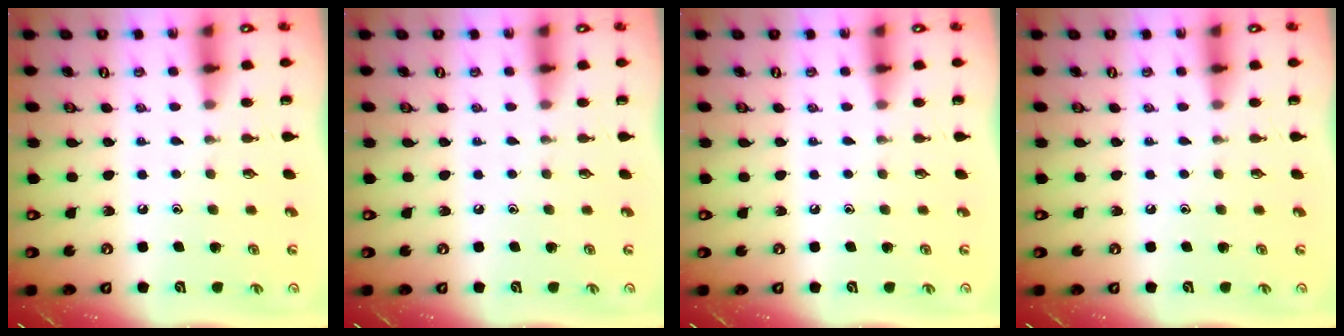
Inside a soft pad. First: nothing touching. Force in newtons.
{"total": 0.0}
{"total": 0.0}
{"total": 0.0}